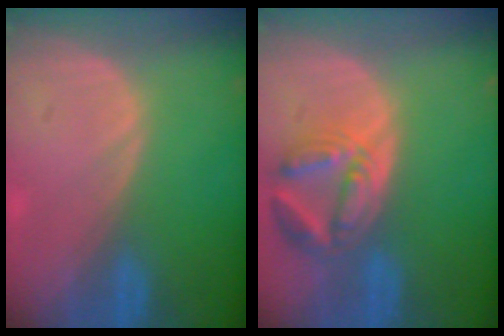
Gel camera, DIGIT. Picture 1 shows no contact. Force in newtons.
{"total": 7.9, "press": 7.0, "slide": 3.6}